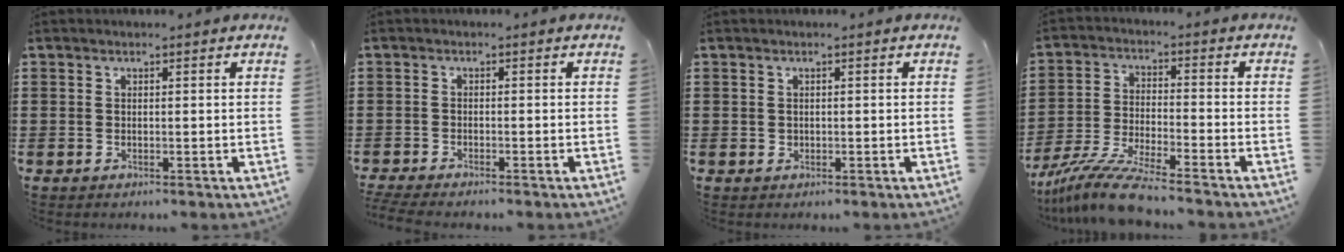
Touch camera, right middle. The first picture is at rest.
{"total": 2.0, "force": [-1.9, -0.2, 0.5], "torque": [-0.019, -0.007, -0.041]}
{"total": 0.6, "force": [0.1, 0.5, 0.1], "torque": [-0.003, 0.005, 0.002]}
{"total": 9.2, "force": [-8.2, 0.0, 4.2], "torque": [-0.090, -0.003, -0.160]}